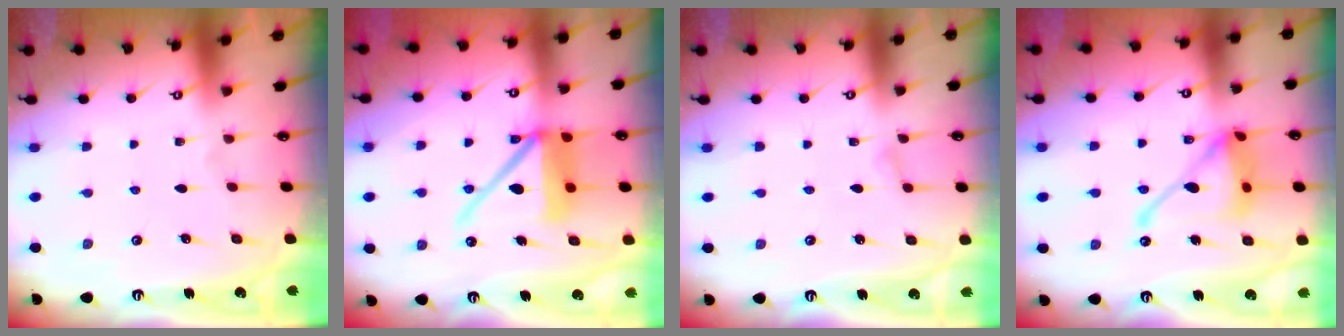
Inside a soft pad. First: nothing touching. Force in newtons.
{"total": 13.7, "press": 13.6, "slide": 1.8}
{"total": 2.2, "press": 2.1, "slide": 0.3}
{"total": 16.1, "press": 16.0, "slide": 1.6}